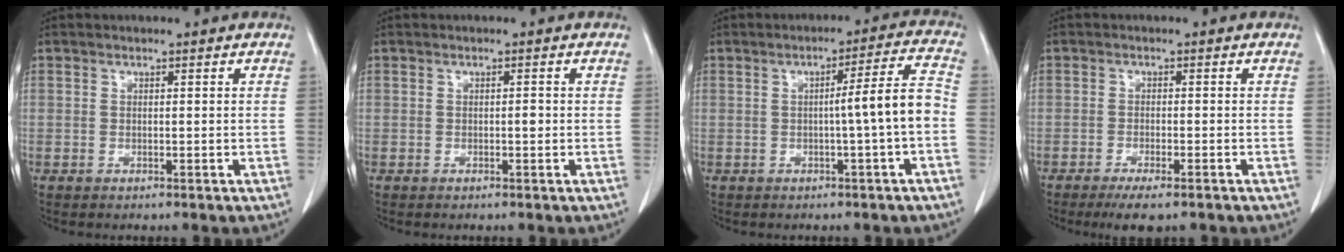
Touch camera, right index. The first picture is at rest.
{"total": 0.8, "force": [-0.1, 0.2, 0.7], "torque": [-0.009, 0.001, -0.002]}
{"total": 6.6, "force": [-1.3, -0.9, 6.5], "torque": [-0.091, 0.012, -0.018]}
{"total": 4.6, "force": [-3.3, 0.9, 3.1], "torque": [-0.049, -0.009, -0.049]}